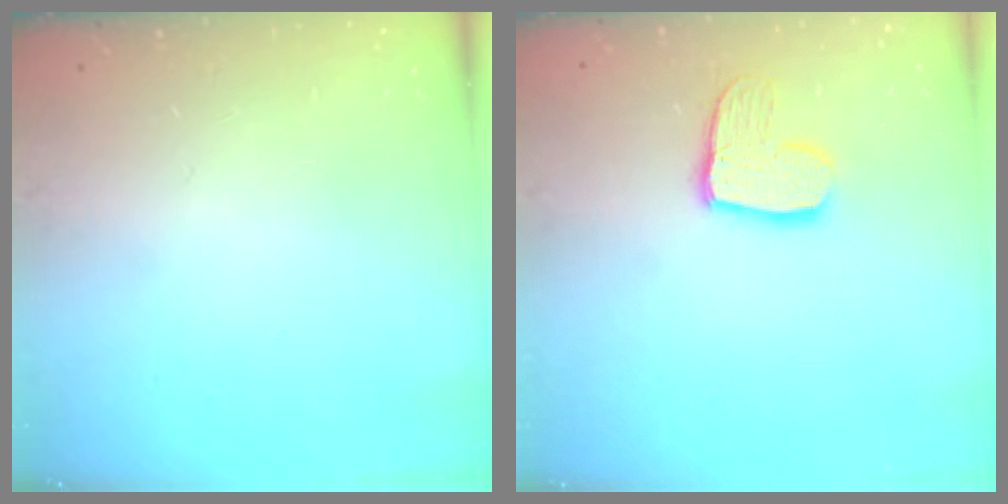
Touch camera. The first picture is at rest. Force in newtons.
{"total": 11.4, "press": 11.4, "slide": 1.0}